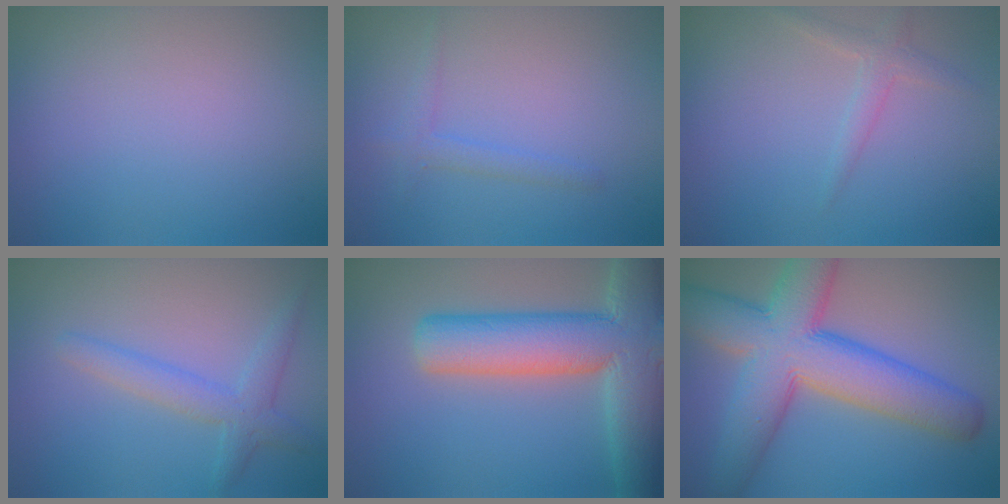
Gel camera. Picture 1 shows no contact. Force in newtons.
{"total": 1.5, "press": 1.5, "slide": 0.1}
{"total": 1.4, "press": 1.4, "slide": 0.0}
{"total": 2.7, "press": 2.7, "slide": 0.1}
{"total": 11.0, "press": 10.9, "slide": 0.7}
{"total": 11.1, "press": 11.1, "slide": 0.3}